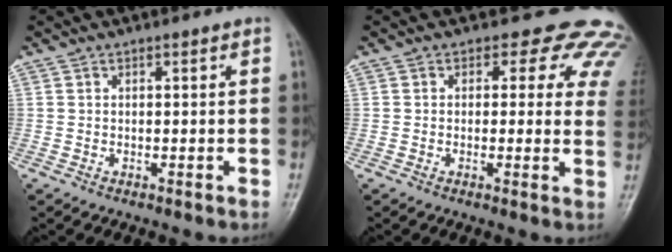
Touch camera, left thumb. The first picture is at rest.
{"total": 11.3, "force": [8.2, 6.5, 4.3], "torque": [0.013, -0.025, 0.060]}